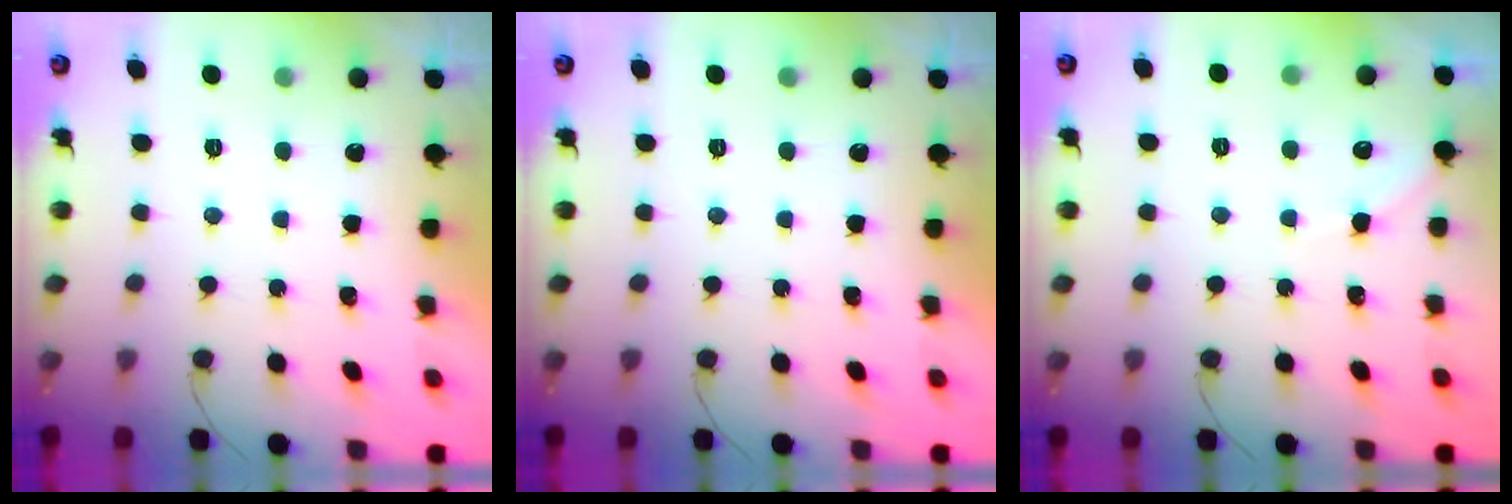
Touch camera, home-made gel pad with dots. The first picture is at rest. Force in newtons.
{"total": 0.0}
{"total": 3.3, "press": 3.2, "slide": 0.4}